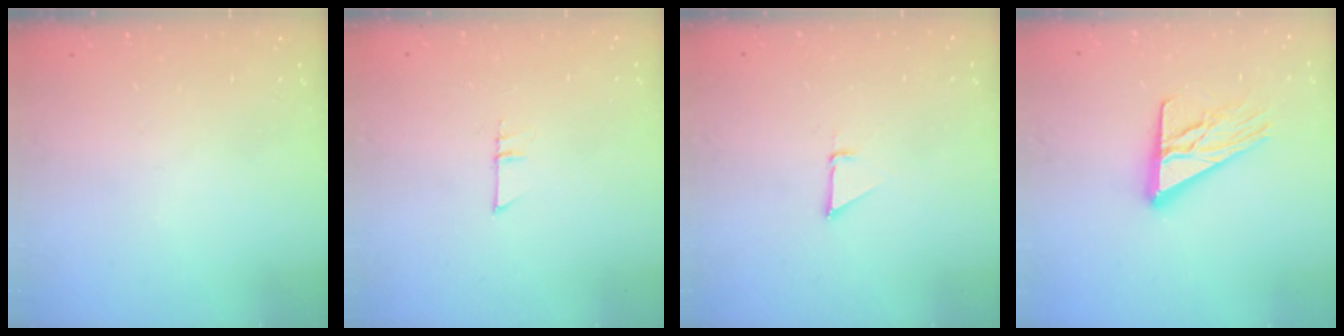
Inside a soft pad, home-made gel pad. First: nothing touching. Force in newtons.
{"total": 4.6, "press": 4.6, "slide": 0.4}
{"total": 1.5, "press": 1.5, "slide": 0.0}
{"total": 13.9, "press": 13.9, "slide": 1.1}